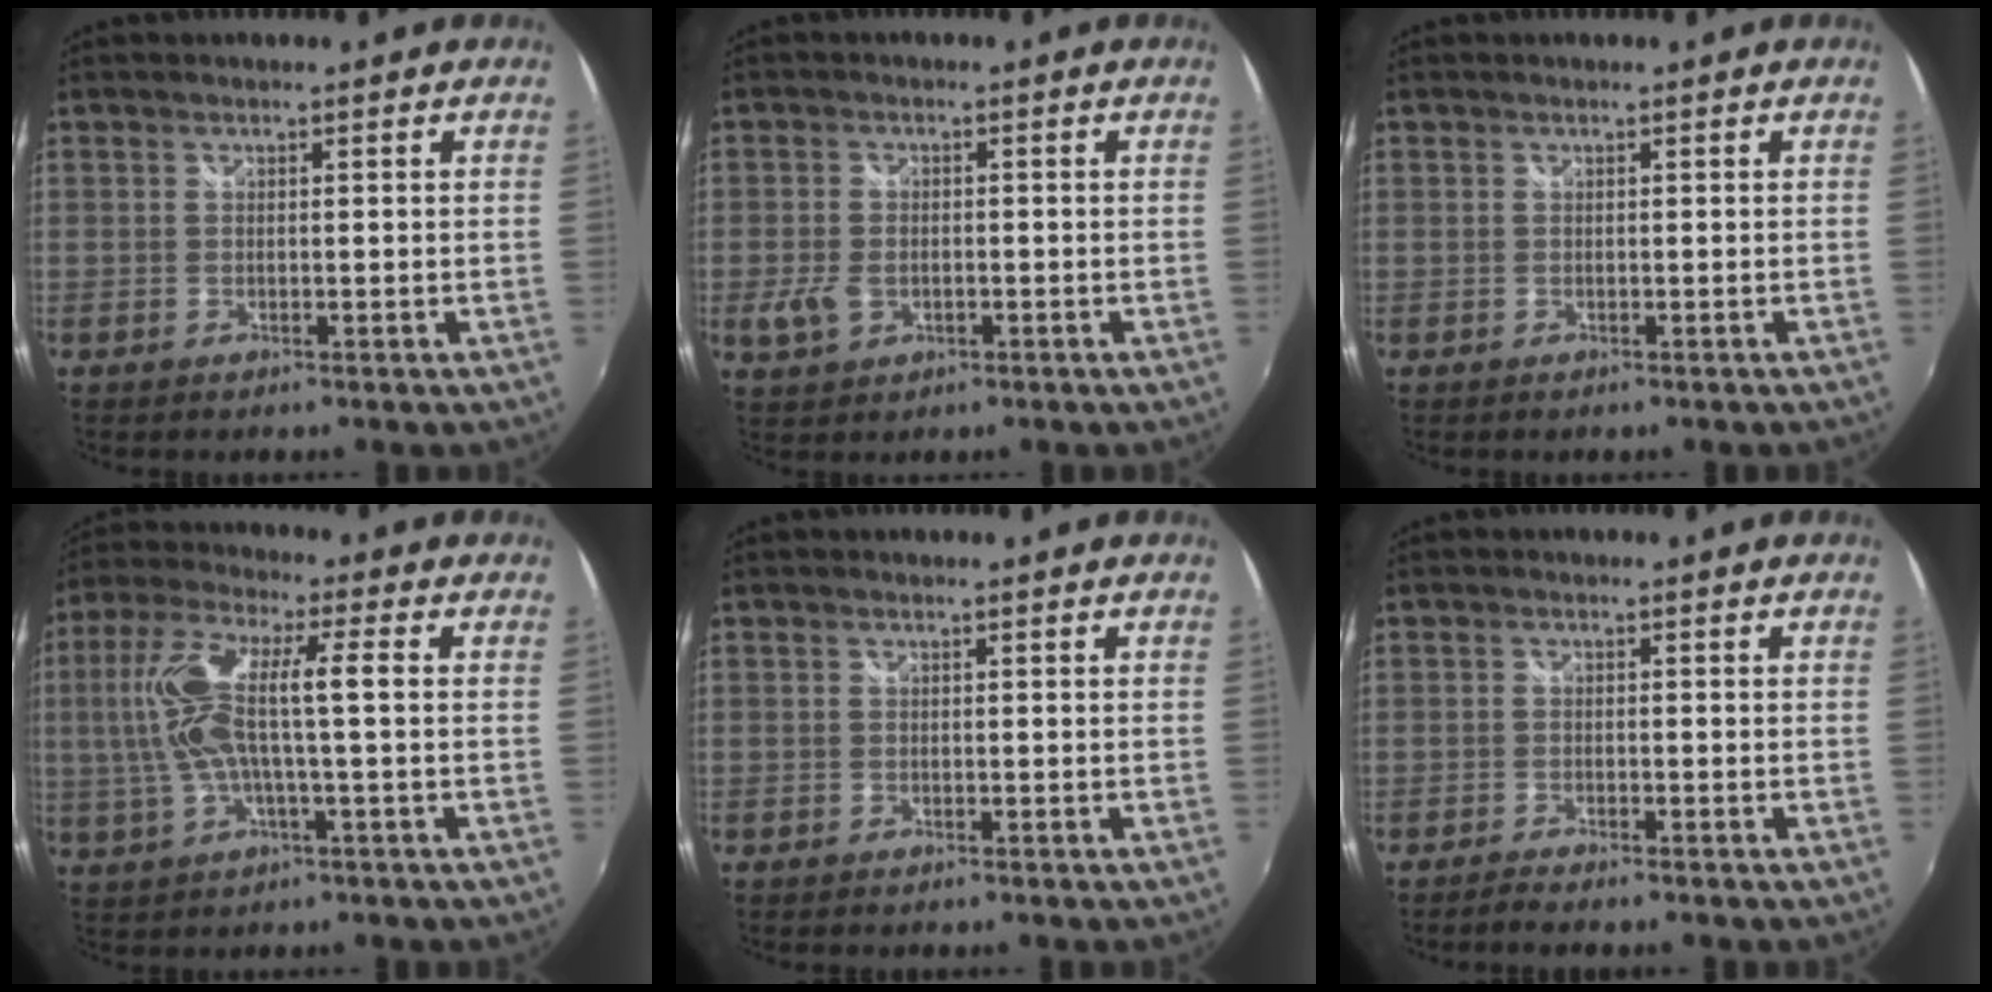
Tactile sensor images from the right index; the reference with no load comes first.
{"total": 5.3, "force": [-1.4, 3.5, 3.7], "torque": [-0.088, -0.003, -0.022]}
{"total": 0.5, "force": [-0.2, 0.5, 0.0], "torque": [-0.001, -0.001, -0.002]}
{"total": 13.1, "force": [-0.2, 2.7, 12.8], "torque": [-0.253, 0.007, -0.002]}
{"total": 1.1, "force": [-1.0, 0.4, 0.3], "torque": [-0.010, -0.004, -0.017]}
{"total": 2.7, "force": [-2.5, 0.2, 1.0], "torque": [-0.032, -0.006, -0.047]}